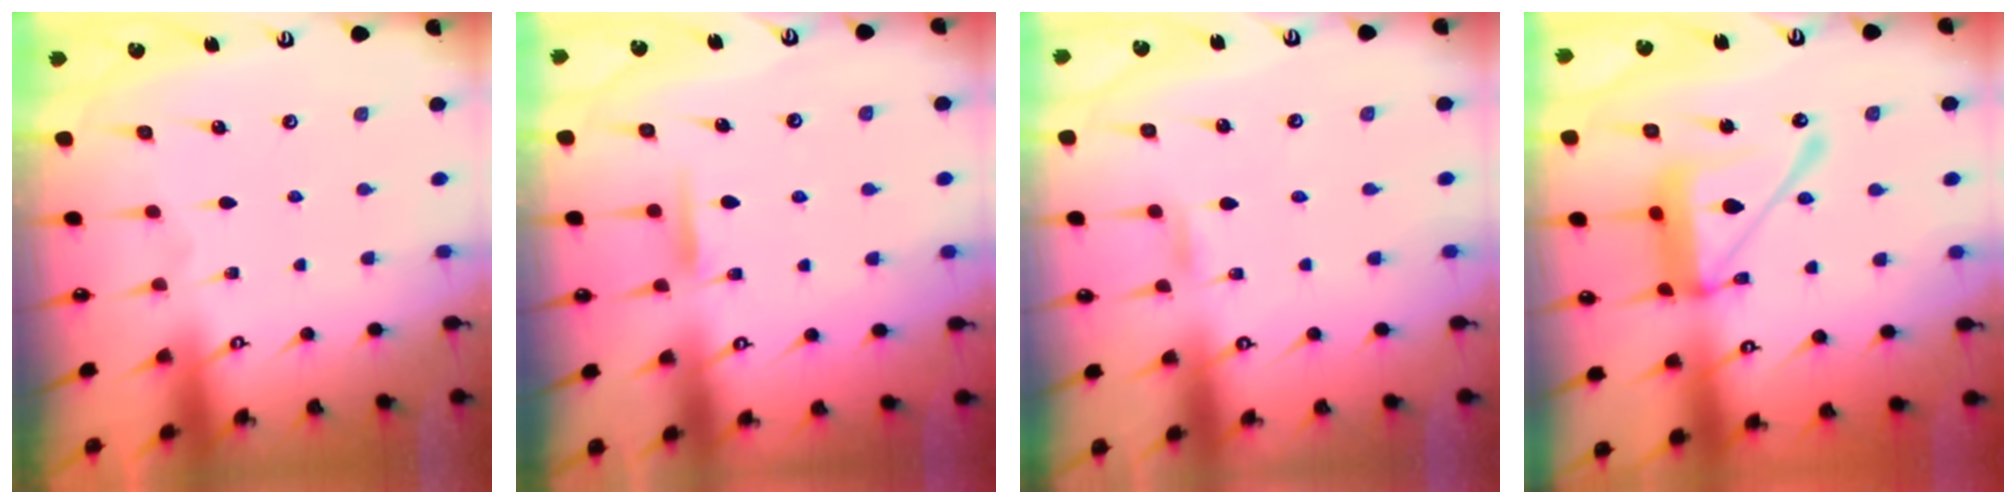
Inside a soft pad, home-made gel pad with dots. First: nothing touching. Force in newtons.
{"total": 5.8, "press": 5.7, "slide": 0.9}
{"total": 2.8, "press": 2.8, "slide": 0.2}
{"total": 17.0, "press": 16.9, "slide": 1.6}